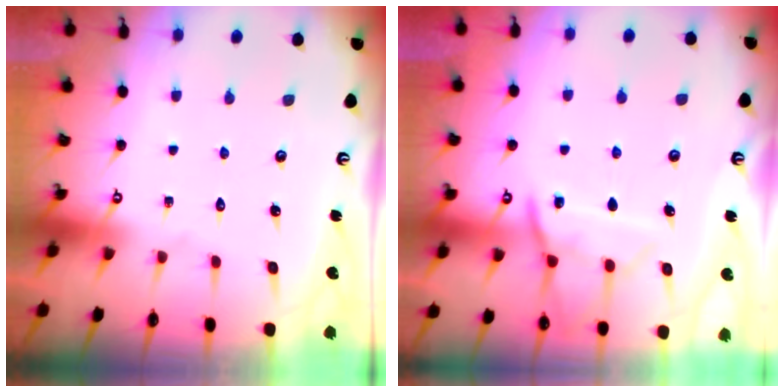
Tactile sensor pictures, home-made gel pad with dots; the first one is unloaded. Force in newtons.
{"total": 11.1, "press": 11.0, "slide": 1.3}